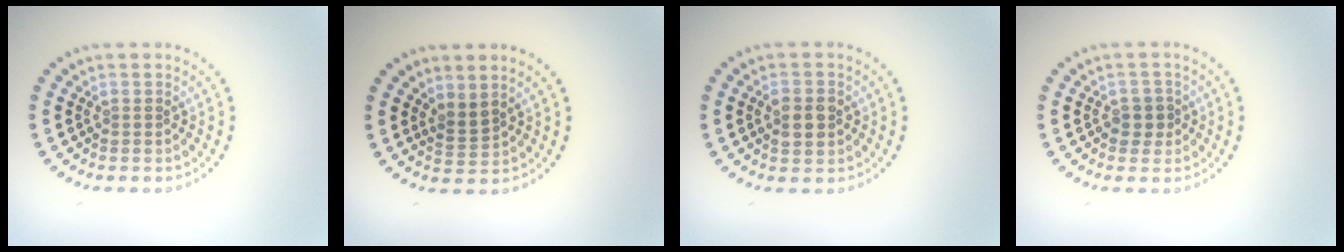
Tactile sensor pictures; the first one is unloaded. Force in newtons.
{"total": 1.8, "press": 1.2, "slide": 1.2}
{"total": 3.0, "press": 3.0, "slide": 0.2}
{"total": 1.5, "press": 1.4, "slide": 0.6}